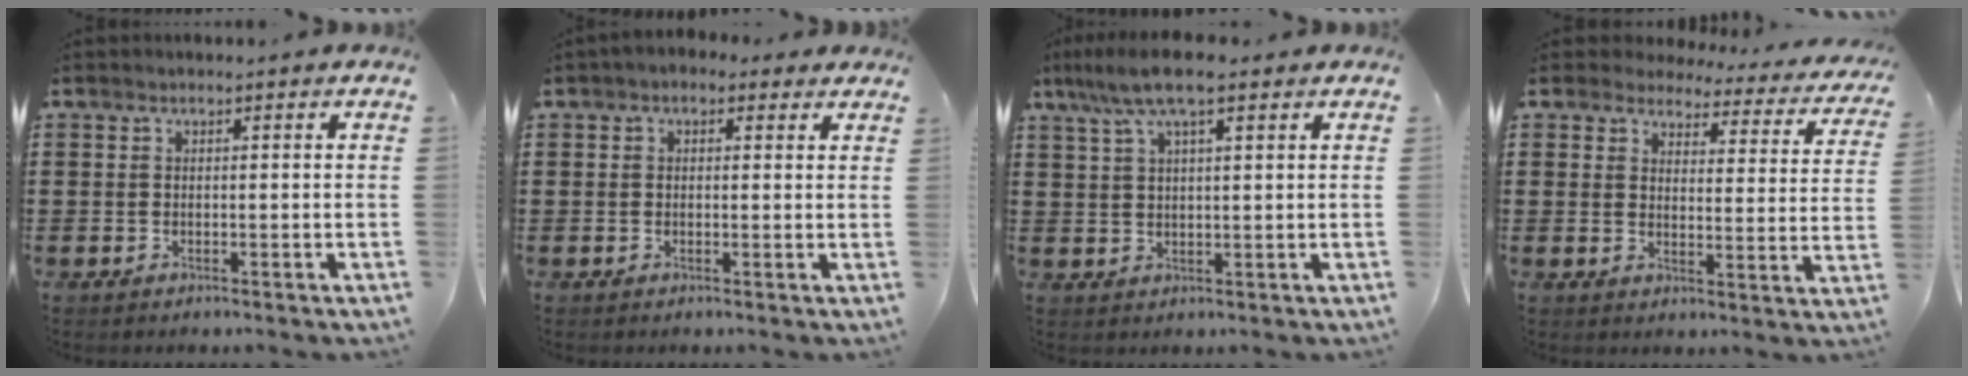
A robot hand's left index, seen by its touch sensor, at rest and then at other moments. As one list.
[{"total": 1.7, "force": [0.7, 1.3, 0.8], "torque": [-0.021, 0.010, 0.011]}, {"total": 7.5, "force": [4.7, 1.6, 5.6], "torque": [-0.118, 0.001, 0.084]}, {"total": 3.6, "force": [3.4, 0.9, 0.7], "torque": [-0.037, -0.020, 0.056]}]